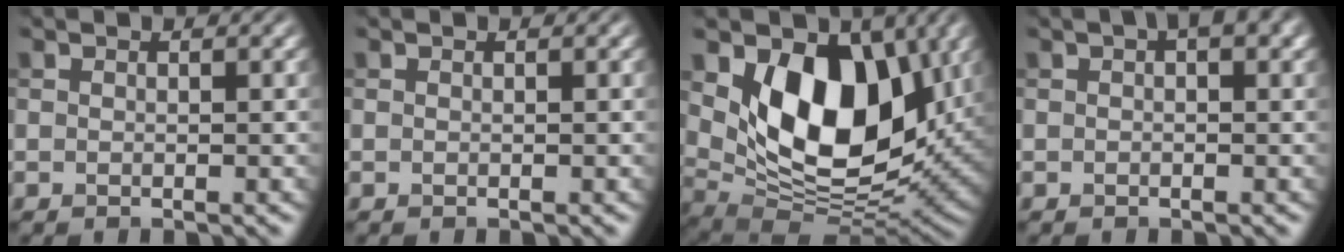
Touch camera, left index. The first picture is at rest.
{"total": 0.0}
{"total": 11.3, "force": [3.1, 7.2, 8.1], "torque": [-0.132, -0.029, 0.055]}
{"total": 2.5, "force": [1.2, 0.8, 2.0], "torque": [-0.020, 0.009, 0.015]}